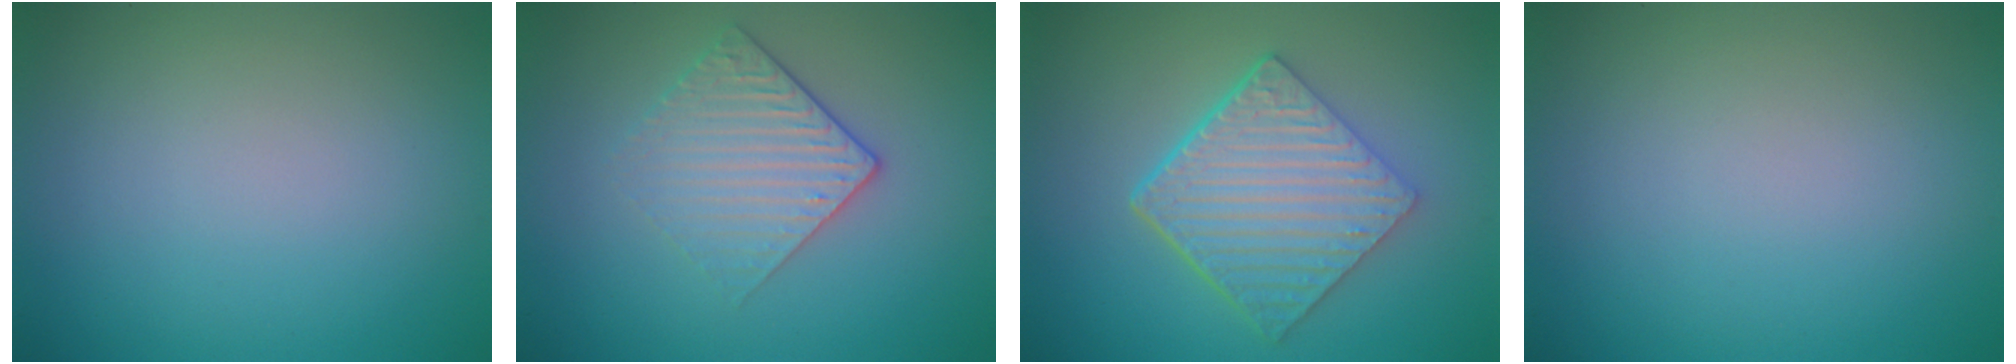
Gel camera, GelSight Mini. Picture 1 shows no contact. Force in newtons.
{"total": 3.0, "press": 2.6, "slide": 1.4}
{"total": 6.6, "press": 4.6, "slide": 4.7}
{"total": 0.0}